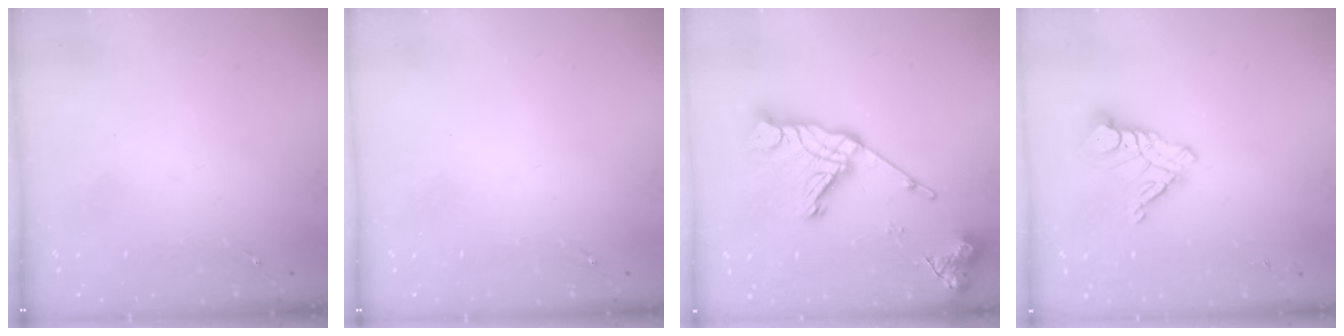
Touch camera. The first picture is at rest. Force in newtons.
{"total": 0.0}
{"total": 18.6, "press": 18.5, "slide": 1.4}
{"total": 9.7, "press": 9.7, "slide": 1.1}